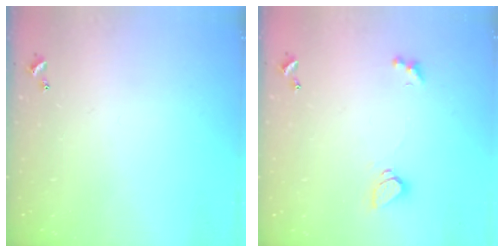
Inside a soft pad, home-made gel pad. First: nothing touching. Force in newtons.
{"total": 2.2, "press": 2.2, "slide": 0.5}